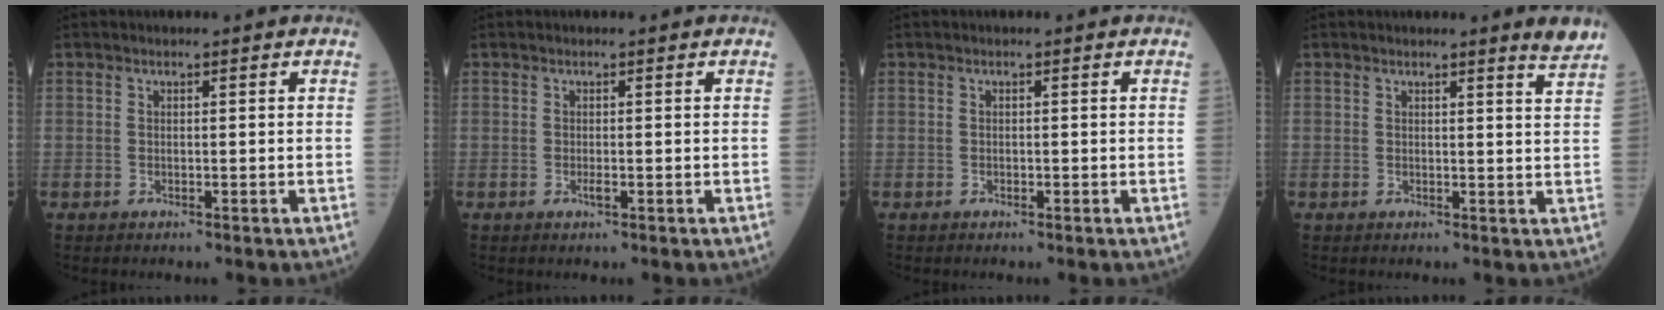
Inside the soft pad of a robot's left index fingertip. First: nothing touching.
{"total": 0.7, "force": [-0.3, 0.1, 0.6], "torque": [-0.015, -0.001, -0.003]}
{"total": 0.0}
{"total": 2.6, "force": [2.3, -0.6, 1.0], "torque": [-0.016, -0.023, 0.017]}